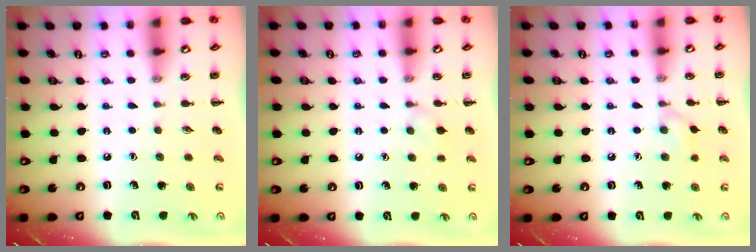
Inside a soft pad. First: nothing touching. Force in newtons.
{"total": 5.4, "press": 4.9, "slide": 2.1}
{"total": 6.5, "press": 6.1, "slide": 2.2}